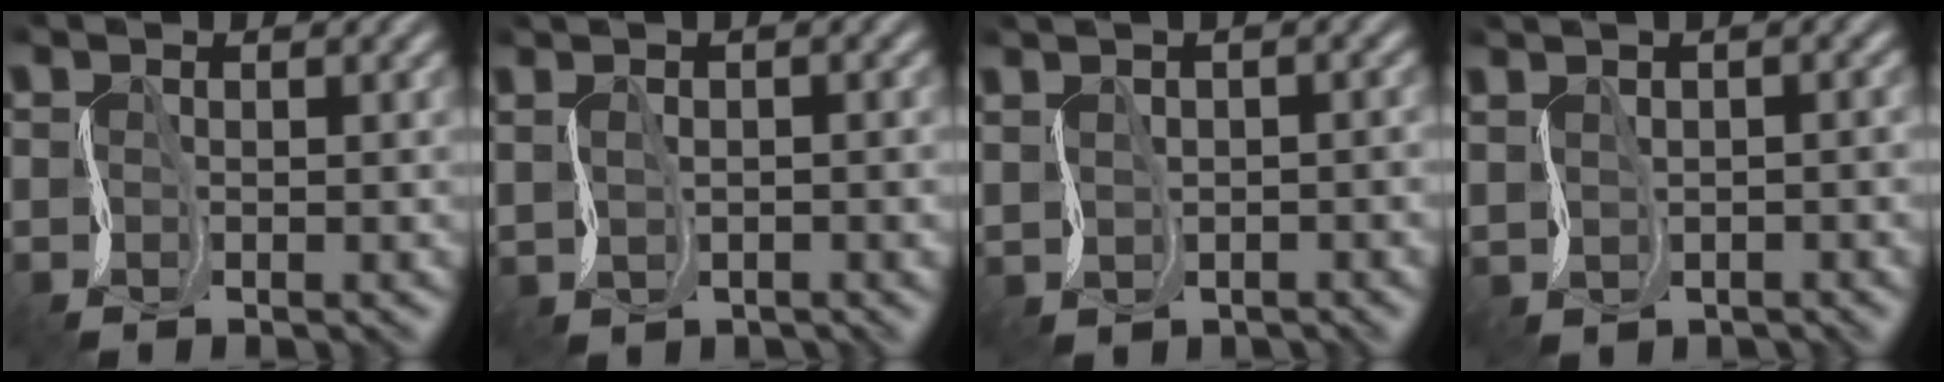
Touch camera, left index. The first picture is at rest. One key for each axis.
{"total": 0.6, "fx": -0.3, "fy": -0.6, "fz": 0.0, "tx": -0.012, "ty": -0.010, "tz": 0.009}
{"total": 0.6, "fx": -0.5, "fy": -0.3, "fz": -0.2, "tx": -0.003, "ty": -0.011, "tz": 0.001}
{"total": 0.8, "fx": -0.3, "fy": -0.7, "fz": -0.3, "tx": -0.003, "ty": -0.010, "tz": 0.004}